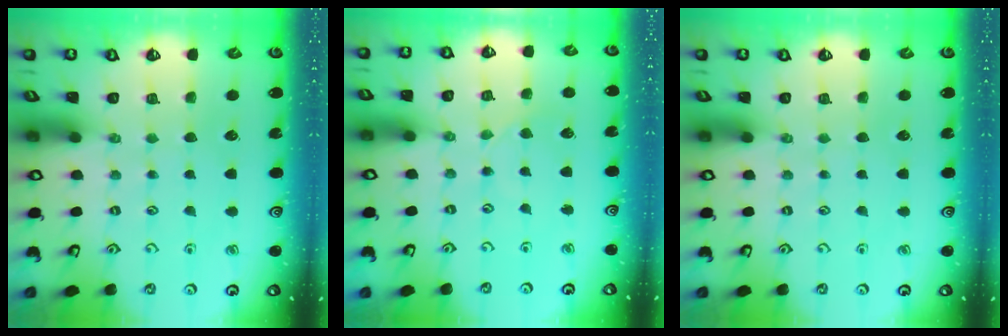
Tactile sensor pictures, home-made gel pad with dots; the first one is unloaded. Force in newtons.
{"total": 2.3, "press": 2.3, "slide": 0.4}
{"total": 0.0}